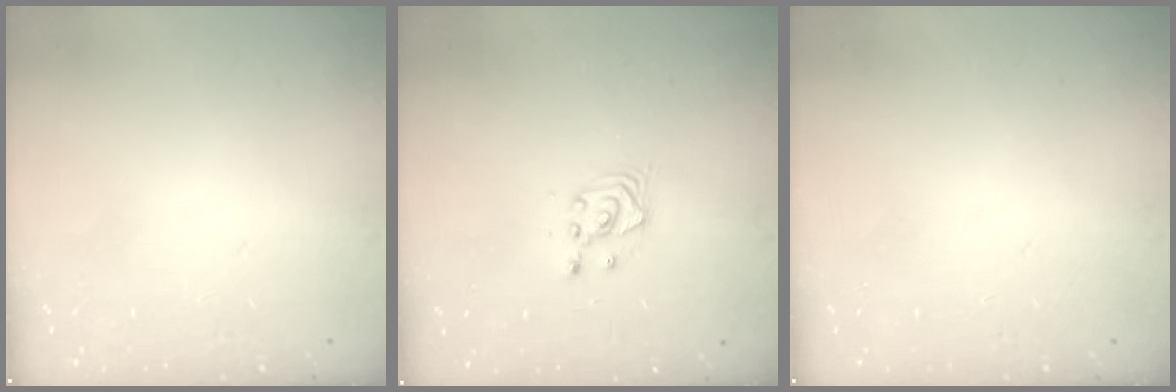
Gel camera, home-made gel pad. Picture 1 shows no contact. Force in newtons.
{"total": 3.4, "press": 3.4, "slide": 0.4}
{"total": 0.0}